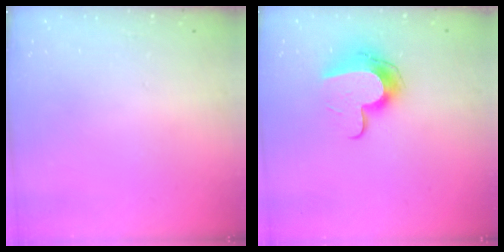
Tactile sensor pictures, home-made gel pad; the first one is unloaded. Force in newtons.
{"total": 11.5, "press": 11.5, "slide": 0.4}